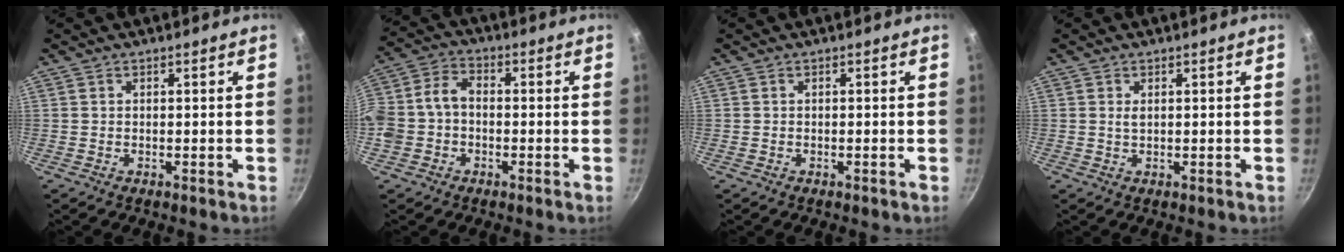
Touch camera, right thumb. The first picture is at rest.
{"total": 8.6, "force": [-1.6, 6.5, 5.4], "torque": [-0.105, 0.038, -0.043]}
{"total": 0.0}
{"total": 1.0, "force": [0.3, 0.5, 0.8], "torque": [-0.016, 0.000, 0.007]}